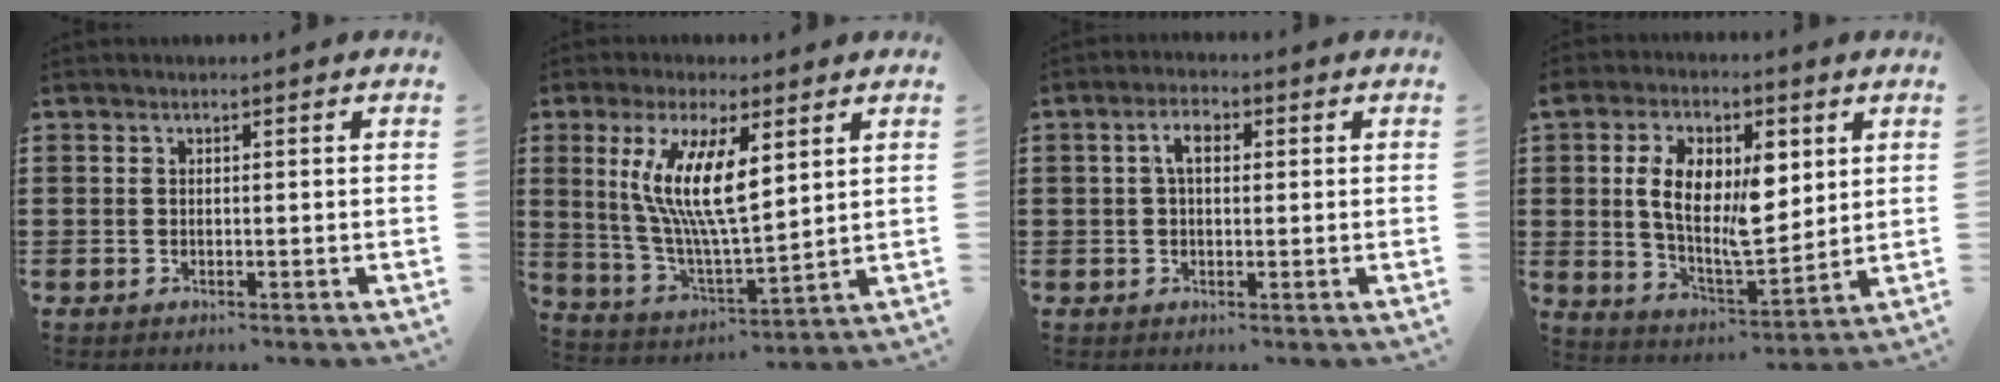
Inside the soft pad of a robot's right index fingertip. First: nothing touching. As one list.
[{"total": 10.8, "force": [3.7, 2.9, 9.7], "torque": [-0.199, -0.007, 0.065]}, {"total": 3.2, "force": [0.5, 1.8, 2.6], "torque": [-0.054, 0.013, 0.007]}, {"total": 12.1, "force": [3.1, 6.2, 9.9], "torque": [-0.180, 0.005, 0.054]}]